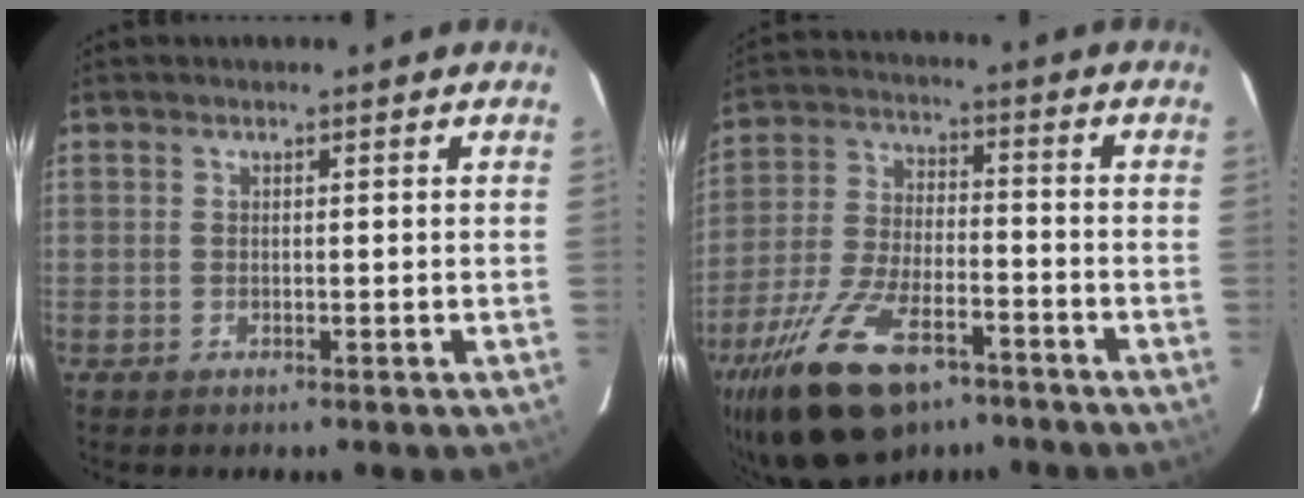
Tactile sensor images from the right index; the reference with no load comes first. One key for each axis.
{"total": 19.8, "fx": -12.5, "fy": 9.1, "fz": 12.4, "tx": -0.265, "ty": -0.028, "tz": -0.217}